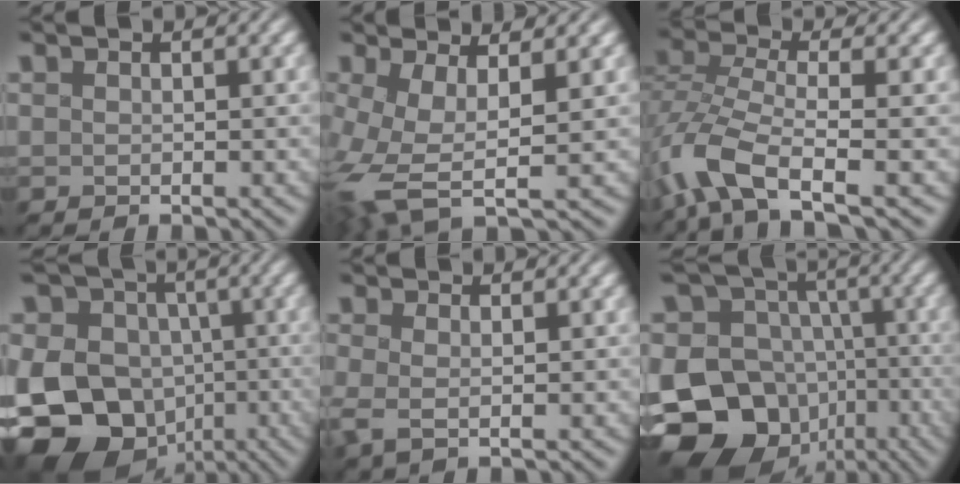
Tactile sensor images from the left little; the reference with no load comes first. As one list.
[{"total": 7.1, "force": [-1.8, 2.9, 6.3], "torque": [-0.150, -0.011, -0.027]}, {"total": 6.8, "force": [-3.9, 2.0, 5.2], "torque": [-0.123, 0.001, -0.086]}, {"total": 14.8, "force": [-5.0, 12.1, 7.0], "torque": [-0.129, -0.007, -0.115]}, {"total": 1.1, "force": [-0.1, 0.2, 1.0], "torque": [-0.027, -0.003, 0.002]}, {"total": 17.2, "force": [-6.5, 14.2, 7.1], "torque": [-0.149, -0.018, -0.120]}]